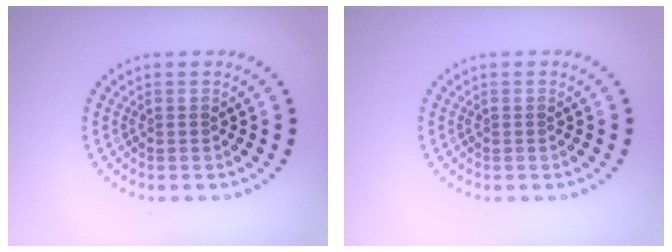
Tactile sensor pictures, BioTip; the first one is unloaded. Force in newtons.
{"total": 0.0}